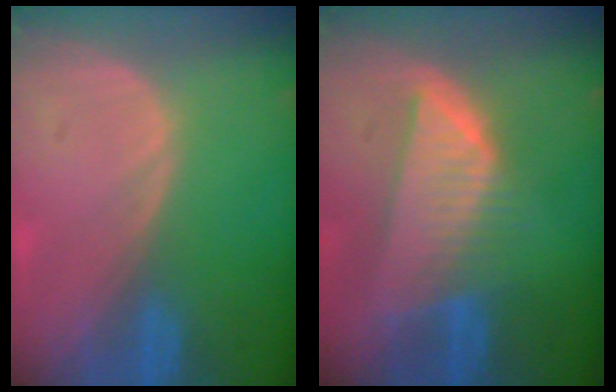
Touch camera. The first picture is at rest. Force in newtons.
{"total": 8.4, "press": 7.4, "slide": 3.9}